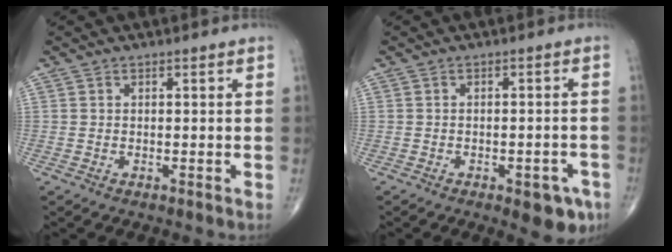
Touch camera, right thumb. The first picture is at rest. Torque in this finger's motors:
{"motor_torque": [0.99, 0.76, 0.48, -0.63, 0.03]}